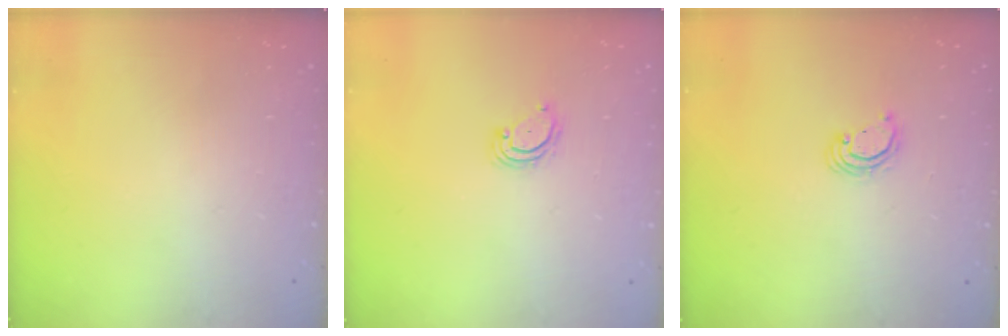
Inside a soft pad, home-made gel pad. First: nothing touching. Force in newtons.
{"total": 3.2, "press": 3.2, "slide": 0.3}
{"total": 3.1, "press": 3.1, "slide": 0.1}